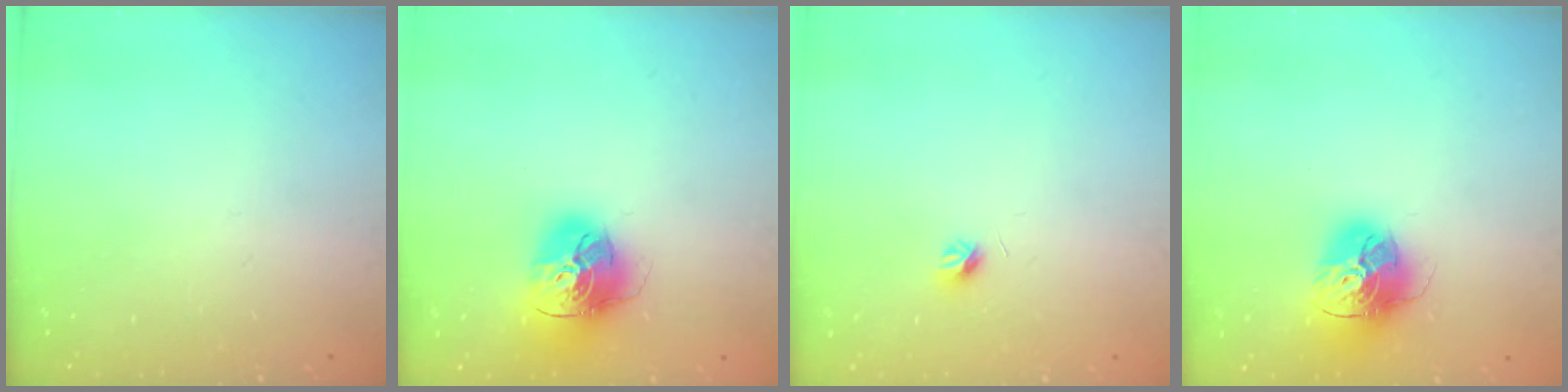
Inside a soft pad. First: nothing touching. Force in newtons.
{"total": 17.4, "press": 17.3, "slide": 2.1}
{"total": 4.0, "press": 3.9, "slide": 0.9}
{"total": 16.0, "press": 16.0, "slide": 1.7}